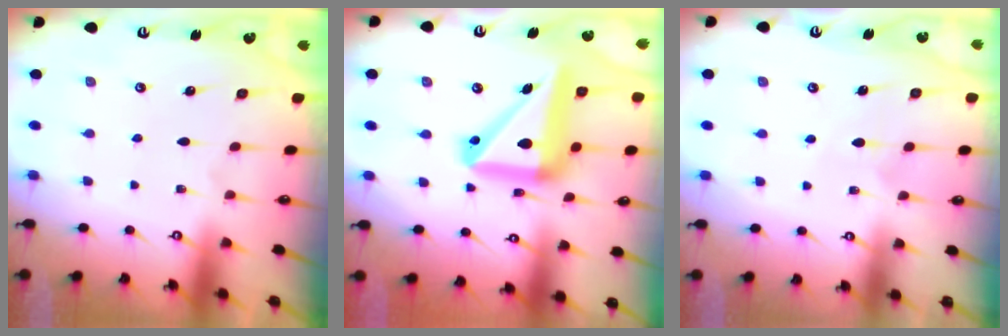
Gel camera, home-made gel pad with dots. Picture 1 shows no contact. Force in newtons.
{"total": 20.2, "press": 20.0, "slide": 2.5}
{"total": 6.0, "press": 6.0, "slide": 0.4}